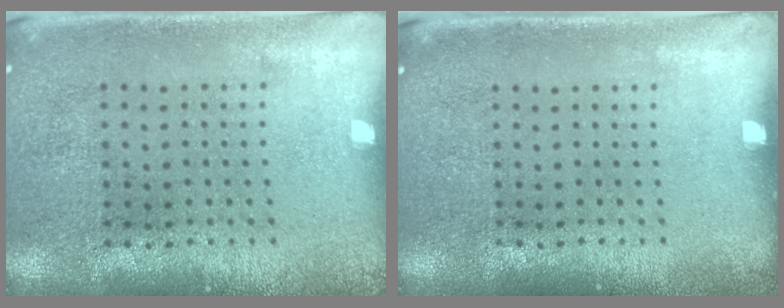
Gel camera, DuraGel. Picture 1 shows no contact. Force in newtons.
{"total": 0.0}